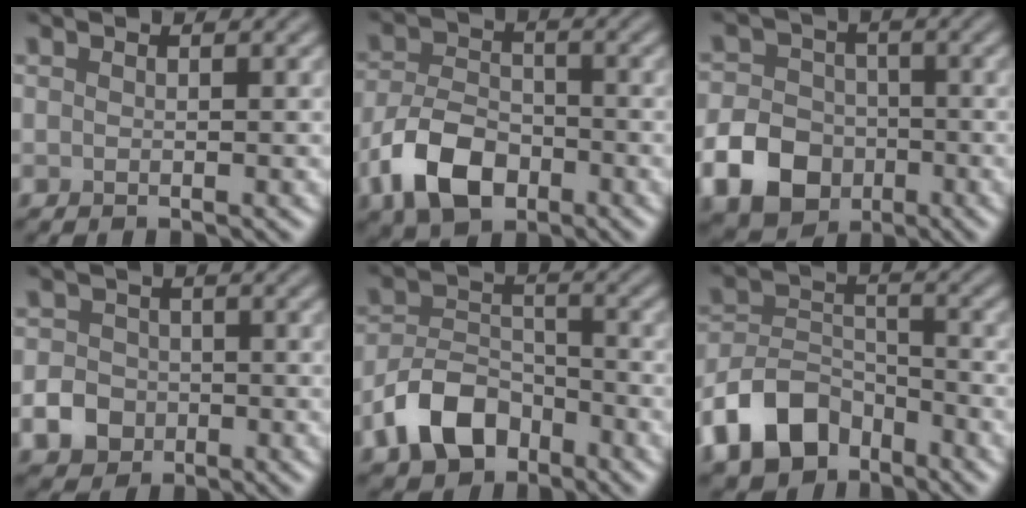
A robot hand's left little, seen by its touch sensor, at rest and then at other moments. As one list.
[{"total": 6.7, "force": [-3.3, 4.1, 4.1], "torque": [-0.084, -0.002, -0.069]}, {"total": 8.3, "force": [-3.6, 6.4, 3.8], "torque": [-0.069, -0.015, -0.088]}, {"total": 3.2, "force": [-1.1, 2.7, 1.2], "torque": [-0.018, 0.002, -0.025]}, {"total": 6.3, "force": [-3.8, 3.8, 3.2], "torque": [-0.061, 0.000, -0.079]}, {"total": 7.4, "force": [-4.8, 4.6, 3.4], "torque": [-0.057, 0.000, -0.105]}]